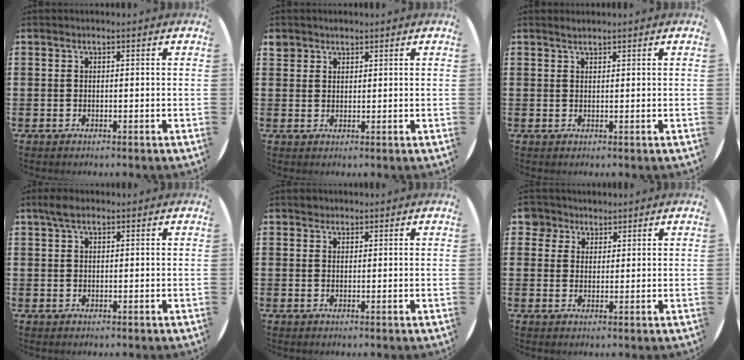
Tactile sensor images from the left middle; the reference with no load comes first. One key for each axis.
{"total": 1.7, "fx": 1.5, "fy": 0.9, "fz": -0.1, "tx": 0.006, "ty": 0.000, "tz": 0.029}
{"total": 0.9, "fx": 0.9, "fy": 0.1, "fz": 0.2, "tx": -0.005, "ty": 0.001, "tz": 0.017}
{"total": 2.3, "fx": 1.4, "fy": 1.1, "fz": 1.4, "tx": -0.022, "ty": 0.004, "tz": 0.024}
{"total": 1.0, "fx": 0.9, "fy": 0.4, "fz": -0.1, "tx": 0.008, "ty": -0.001, "tz": 0.016}
{"total": 3.3, "fx": 2.4, "fy": 2.3, "fz": 0.1, "tx": -0.007, "ty": 0.007, "tz": 0.046}